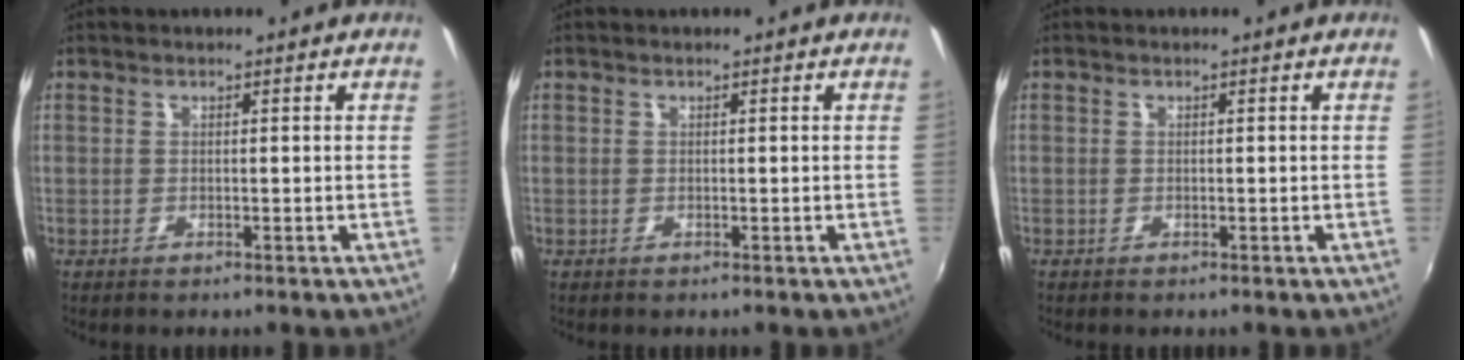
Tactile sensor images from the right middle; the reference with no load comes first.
{"total": 0.0}
{"total": 0.0}